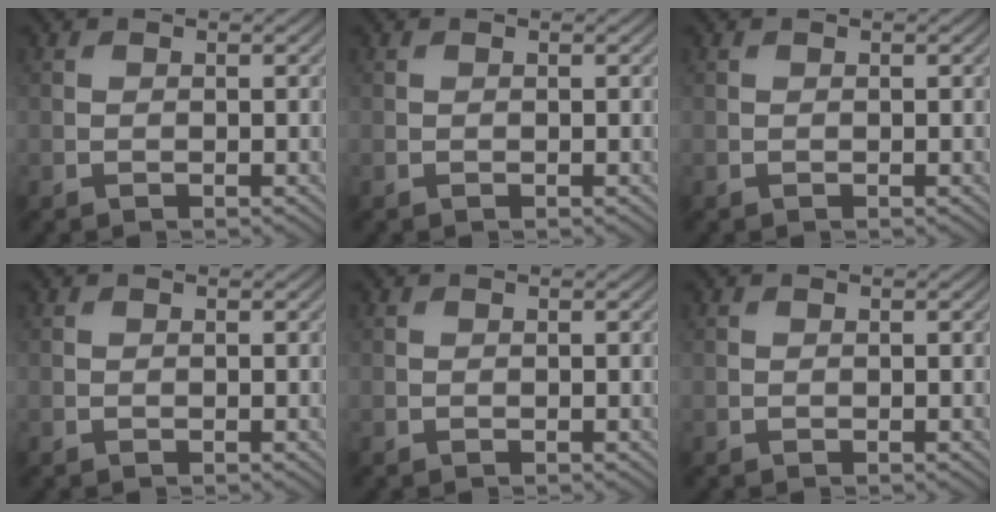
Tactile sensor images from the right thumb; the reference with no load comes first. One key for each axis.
{"total": 0.0}
{"total": 0.0}
{"total": 0.0}
{"total": 0.0}
{"total": 0.0}